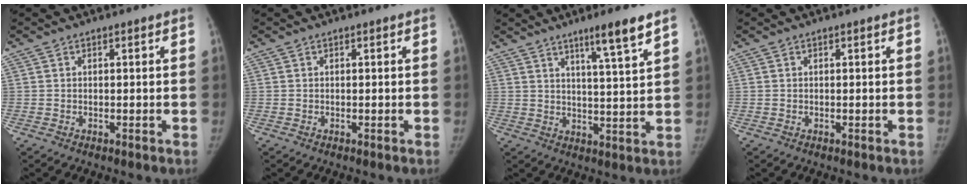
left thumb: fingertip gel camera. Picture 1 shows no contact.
{"total": 0.0}
{"total": 7.9, "force": [5.3, -0.2, 5.9], "torque": [-0.091, -0.036, 0.084]}
{"total": 0.0}